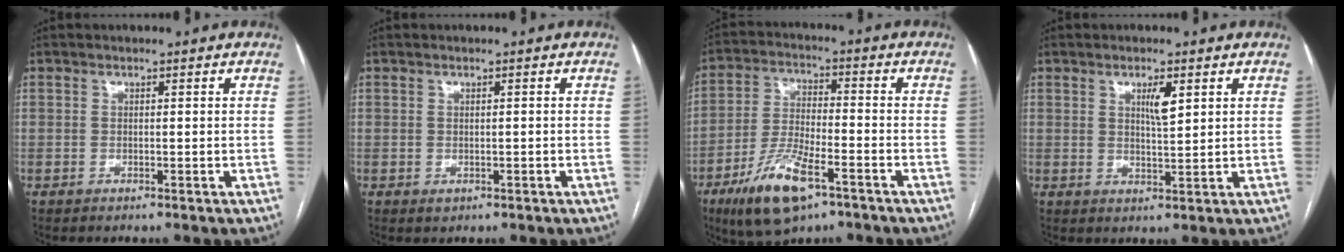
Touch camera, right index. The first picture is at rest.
{"total": 0.7, "force": [-0.2, 0.5, 0.4], "torque": [-0.008, -0.001, 0.002]}
{"total": 12.1, "force": [-6.9, 3.5, 9.3], "torque": [-0.185, -0.014, -0.119]}
{"total": 3.4, "force": [1.5, 0.6, 3.0], "torque": [-0.052, -0.002, 0.027]}